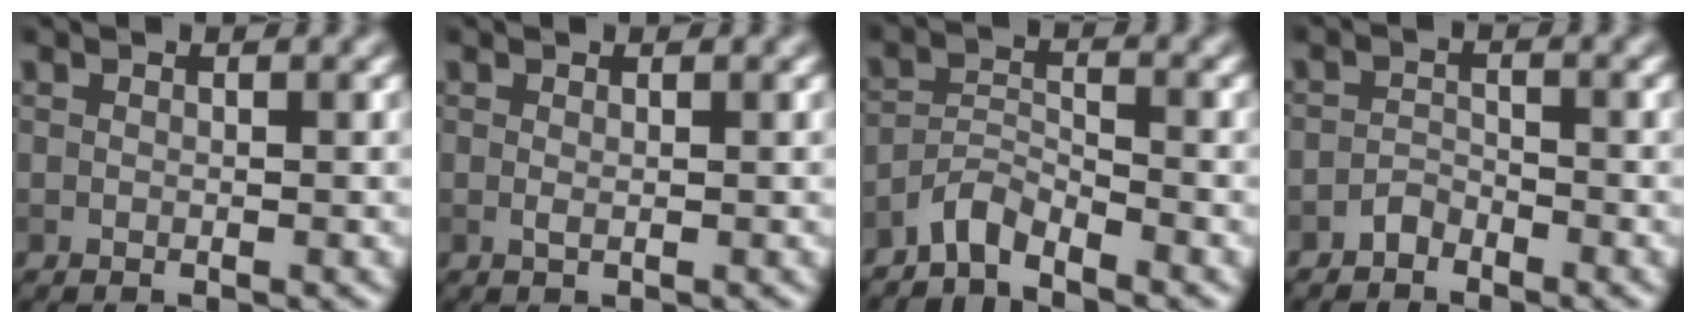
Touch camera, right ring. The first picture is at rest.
{"total": 0.5, "force": [0.1, 0.1, 0.5], "torque": [-0.012, 0.000, 0.001]}
{"total": 2.7, "force": [-2.5, 0.4, 0.9], "torque": [-0.018, 0.007, -0.058]}
{"total": 1.4, "force": [-1.2, 0.5, 0.3], "torque": [-0.005, 0.007, -0.026]}